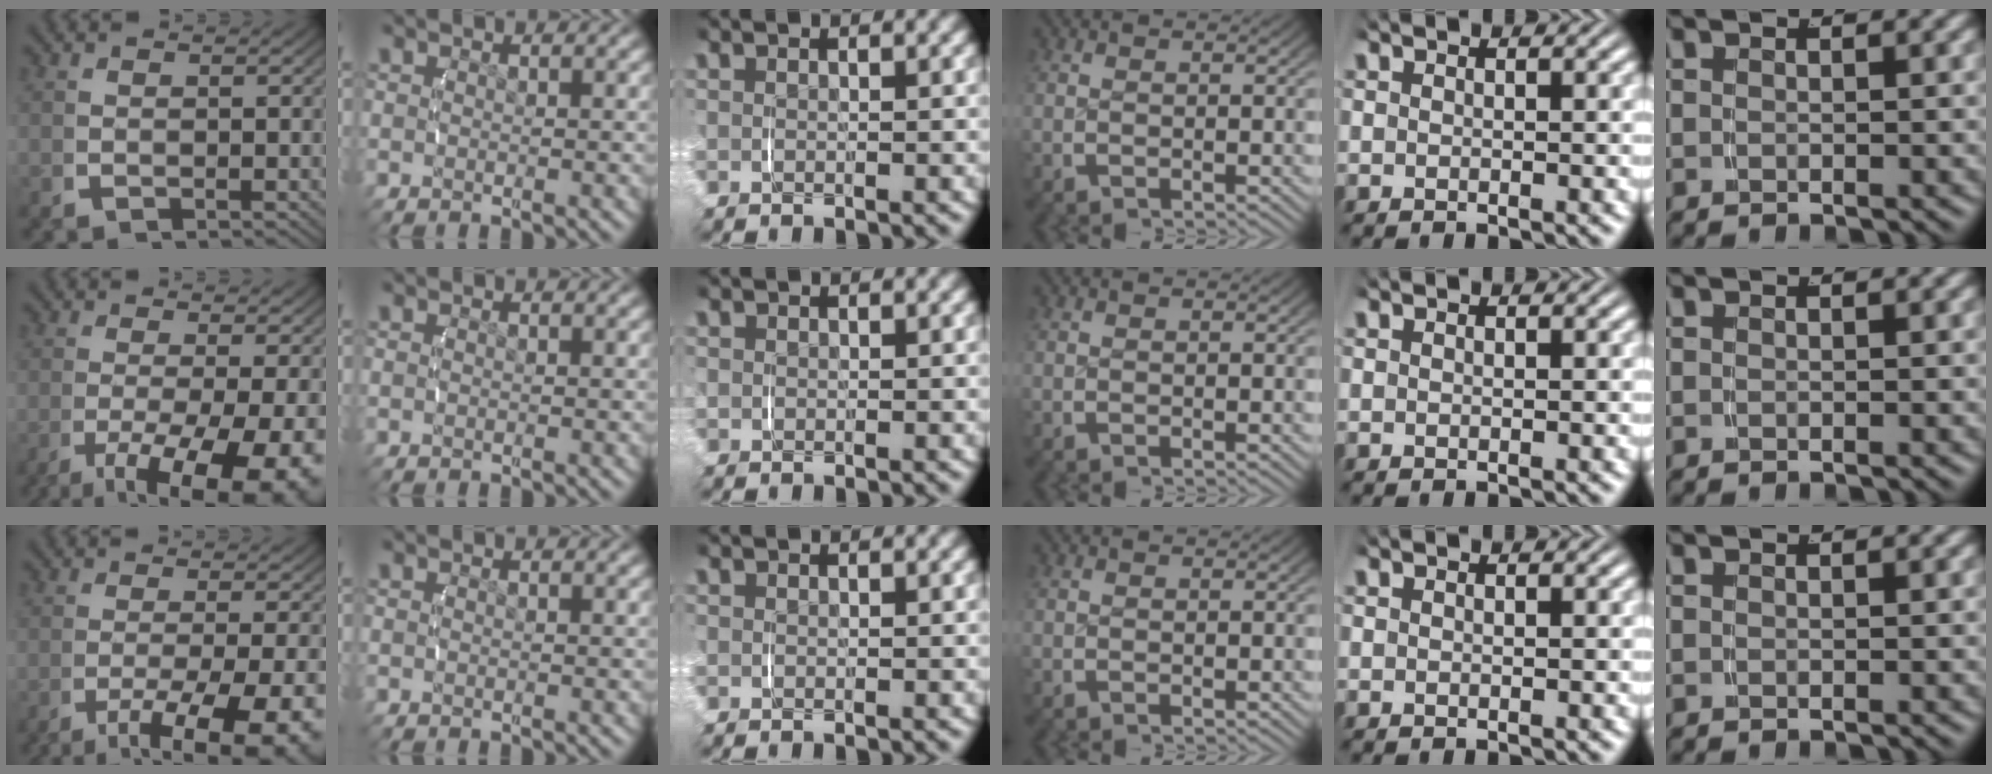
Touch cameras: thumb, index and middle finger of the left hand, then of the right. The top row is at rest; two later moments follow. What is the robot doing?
{"motion": "lift_and_place", "object": "glasses case"}